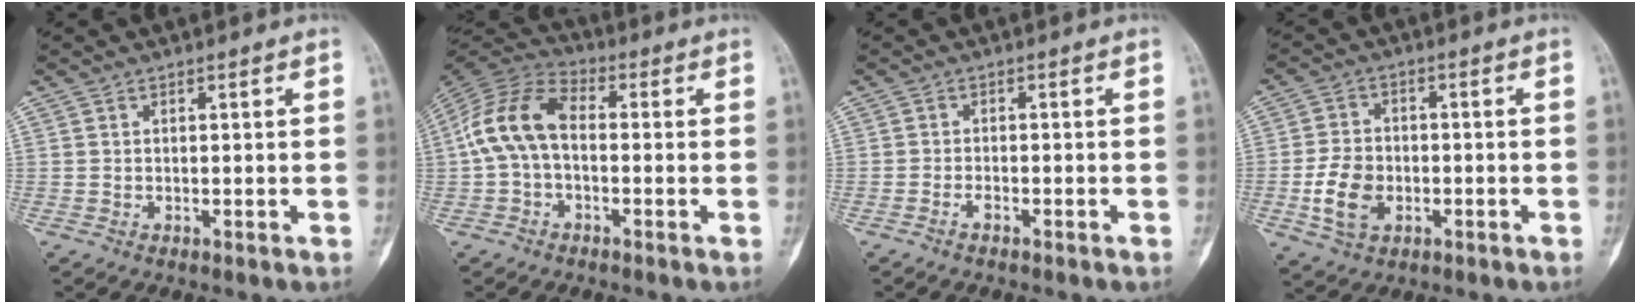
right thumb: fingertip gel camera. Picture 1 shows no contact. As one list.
[{"total": 11.4, "force": [-0.3, 7.0, 9.0], "torque": [-0.178, 0.033, -0.018]}, {"total": 1.3, "force": [-1.0, 0.5, 0.7], "torque": [-0.020, 0.006, -0.020]}, {"total": 8.0, "force": [-2.2, 5.6, 5.3], "torque": [-0.093, 0.008, -0.039]}]